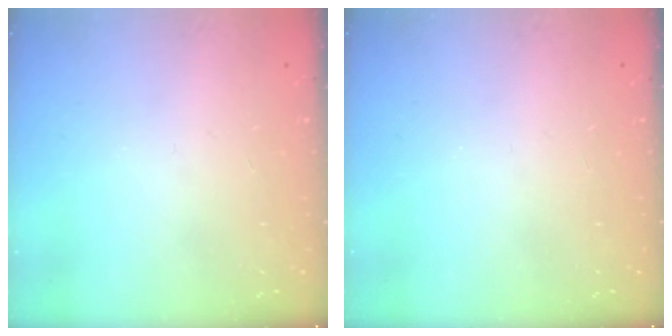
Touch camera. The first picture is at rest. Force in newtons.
{"total": 0.0}